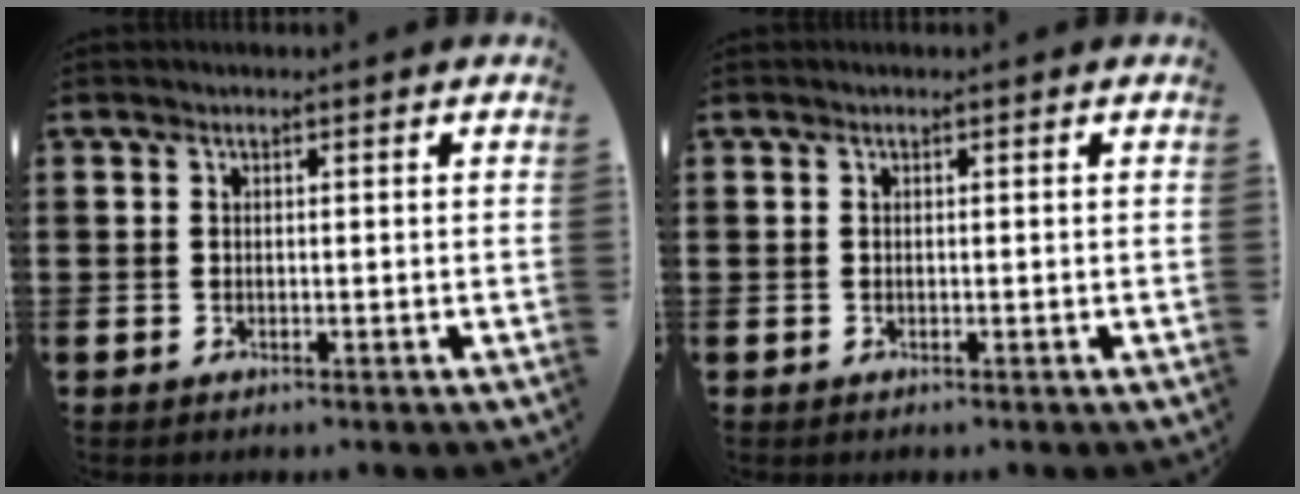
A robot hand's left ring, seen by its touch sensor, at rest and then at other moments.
{"total": 0.0}